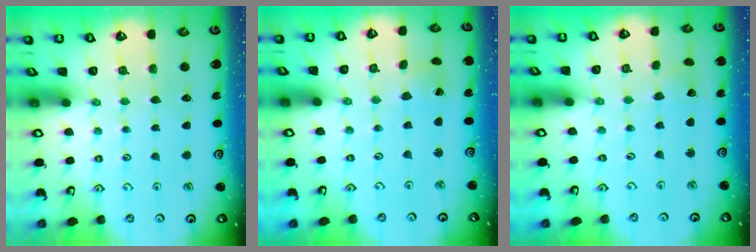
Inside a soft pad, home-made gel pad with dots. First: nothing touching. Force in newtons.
{"total": 1.4, "press": 1.4, "slide": 0.1}
{"total": 2.1, "press": 2.1, "slide": 0.1}